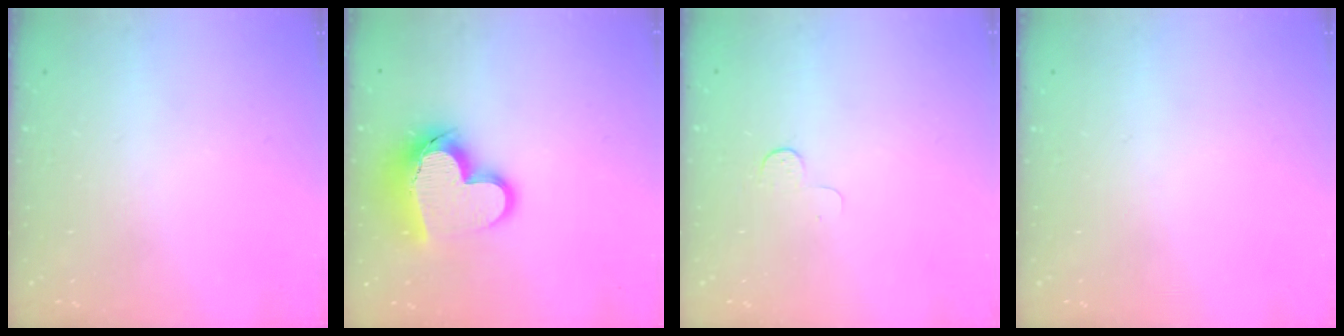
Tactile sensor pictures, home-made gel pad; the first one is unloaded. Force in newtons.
{"total": 16.9, "press": 16.7, "slide": 2.4}
{"total": 3.9, "press": 3.8, "slide": 0.4}
{"total": 0.0}